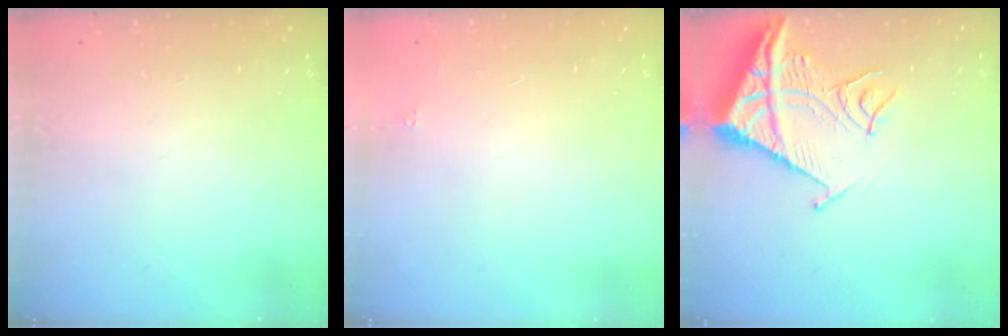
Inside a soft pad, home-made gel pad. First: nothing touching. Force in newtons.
{"total": 1.6, "press": 1.5, "slide": 0.2}
{"total": 14.1, "press": 14.0, "slide": 1.6}